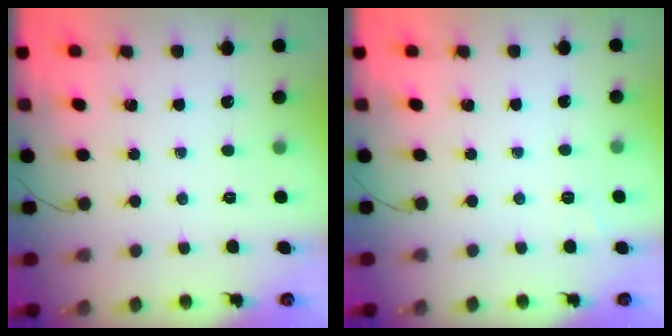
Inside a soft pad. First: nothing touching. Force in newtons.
{"total": 1.6, "press": 0.2, "slide": 1.6}